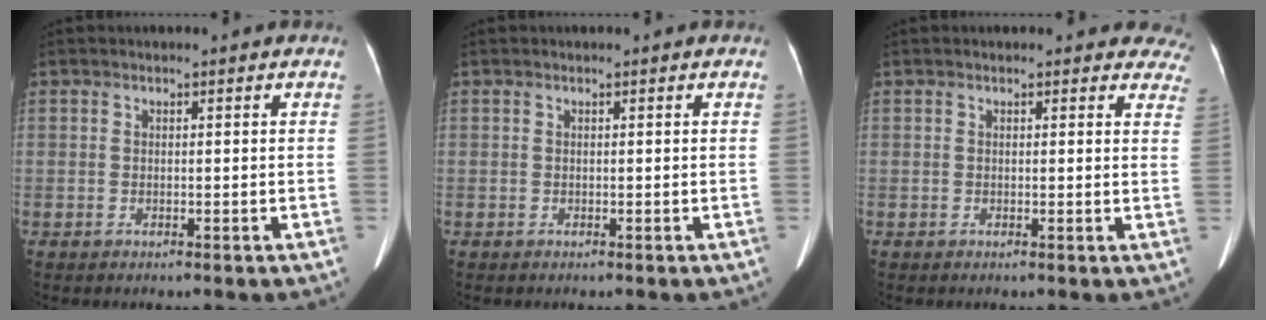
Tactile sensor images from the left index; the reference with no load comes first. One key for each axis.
{"total": 0.0}
{"total": 6.7, "fx": 6.1, "fy": 2.7, "fz": 0.6, "tx": 0.041, "ty": -0.013, "tz": 0.024}